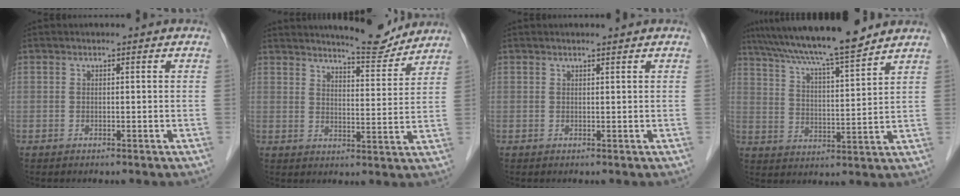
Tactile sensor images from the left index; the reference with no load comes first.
{"total": 8.7, "force": [8.4, 1.1, 2.0], "torque": [-0.034, -0.012, 0.114]}
{"total": 0.8, "force": [0.8, -0.1, 0.3], "torque": [-0.009, 0.002, 0.015]}
{"total": 14.5, "force": [12.6, 0.0, 7.1], "torque": [-0.124, 0.013, 0.202]}